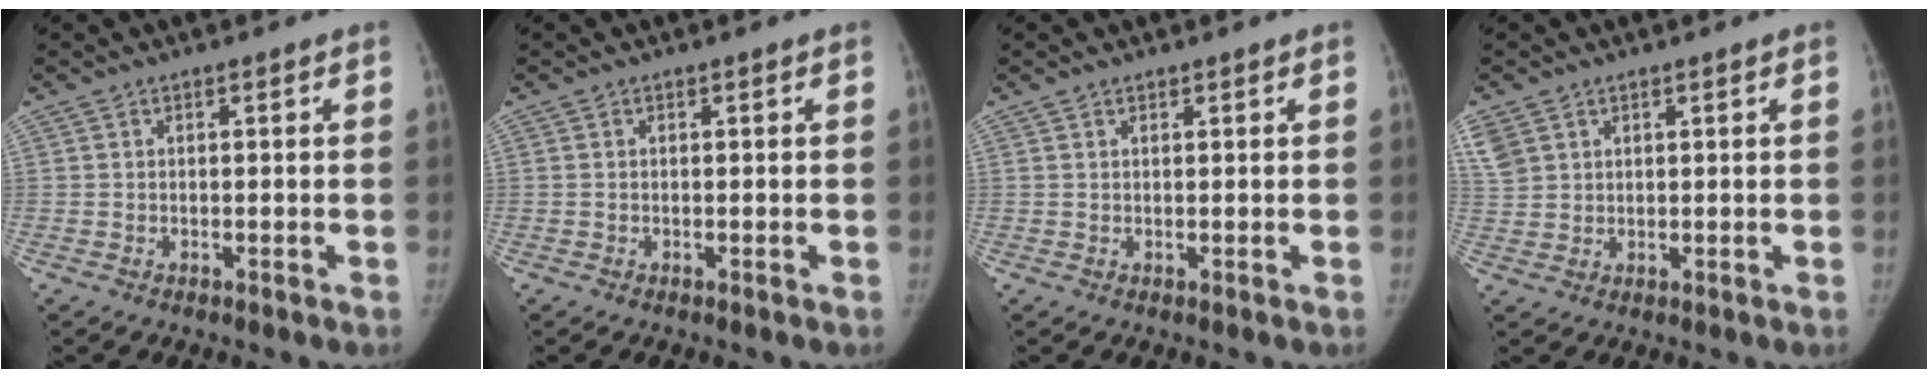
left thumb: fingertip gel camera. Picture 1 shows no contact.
{"total": 0.0}
{"total": 0.5, "force": [0.4, 0.3, -0.1], "torque": [0.005, -0.007, 0.006]}
{"total": 7.5, "force": [3.7, 5.7, 3.1], "torque": [-0.085, 0.007, 0.083]}